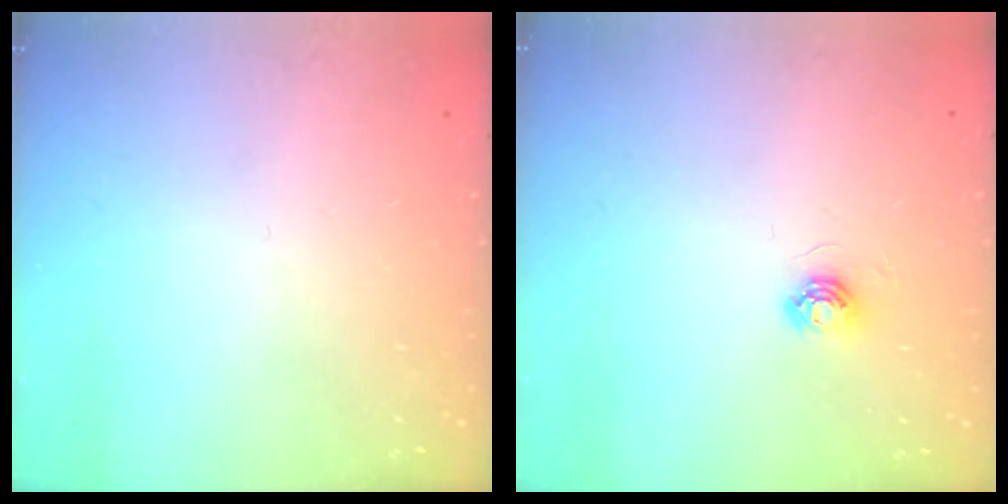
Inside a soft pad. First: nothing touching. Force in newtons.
{"total": 5.0, "press": 4.9, "slide": 0.4}